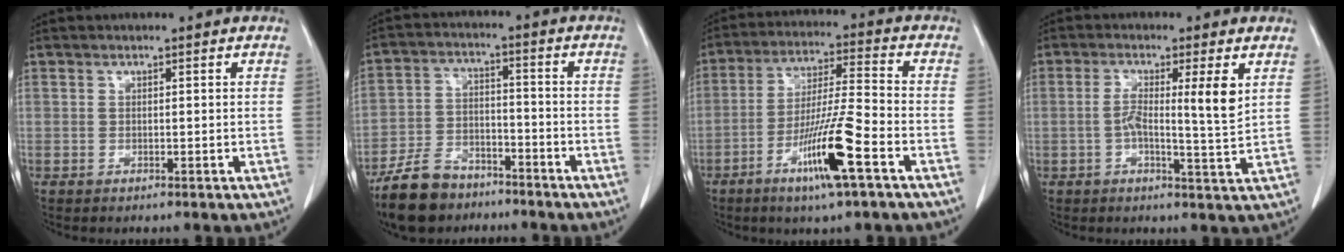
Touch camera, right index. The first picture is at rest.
{"total": 10.3, "force": [-8.1, 5.0, 4.0], "torque": [-0.091, -0.005, -0.145]}
{"total": 12.3, "force": [-5.9, -0.1, 10.8], "torque": [-0.208, -0.015, -0.108]}
{"total": 6.1, "force": [0.9, -0.4, 6.0], "torque": [-0.107, 0.003, 0.017]}